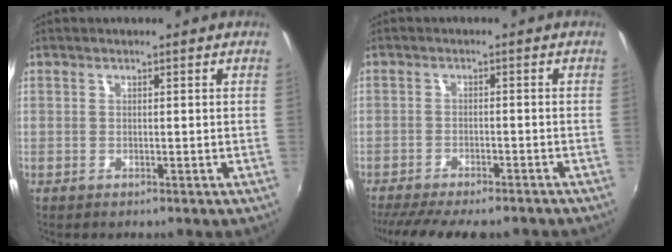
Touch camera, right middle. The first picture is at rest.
{"total": 14.0, "force": [-11.9, 3.1, 6.6], "torque": [-0.137, -0.036, -0.178]}